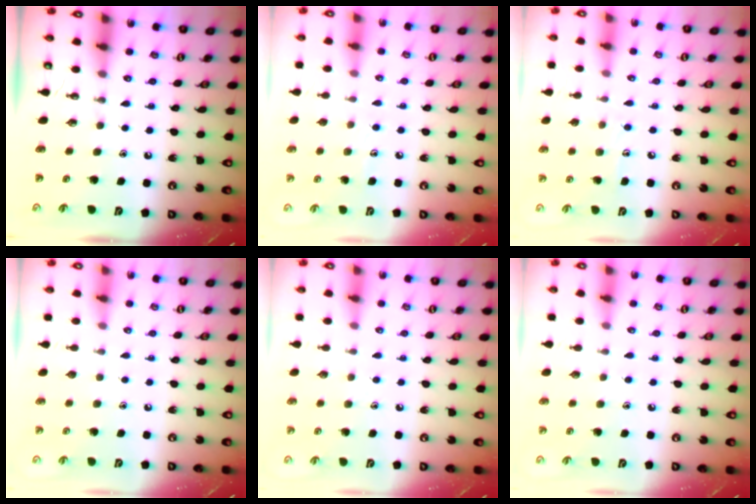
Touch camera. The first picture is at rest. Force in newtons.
{"total": 6.1, "press": 6.1, "slide": 0.5}
{"total": 6.4, "press": 6.4, "slide": 0.6}
{"total": 0.0}
{"total": 4.0, "press": 4.0, "slide": 0.6}
{"total": 4.6, "press": 4.6, "slide": 0.5}